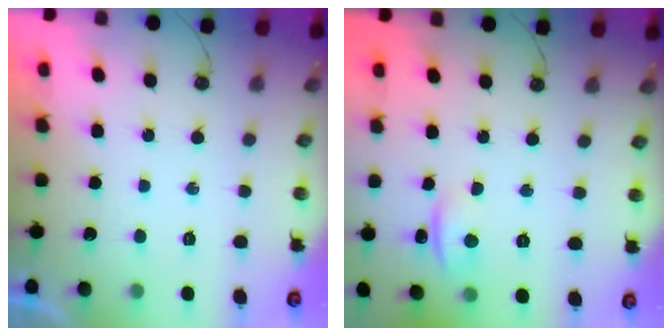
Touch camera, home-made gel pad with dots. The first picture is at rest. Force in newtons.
{"total": 1.6, "press": 1.2, "slide": 1.0}